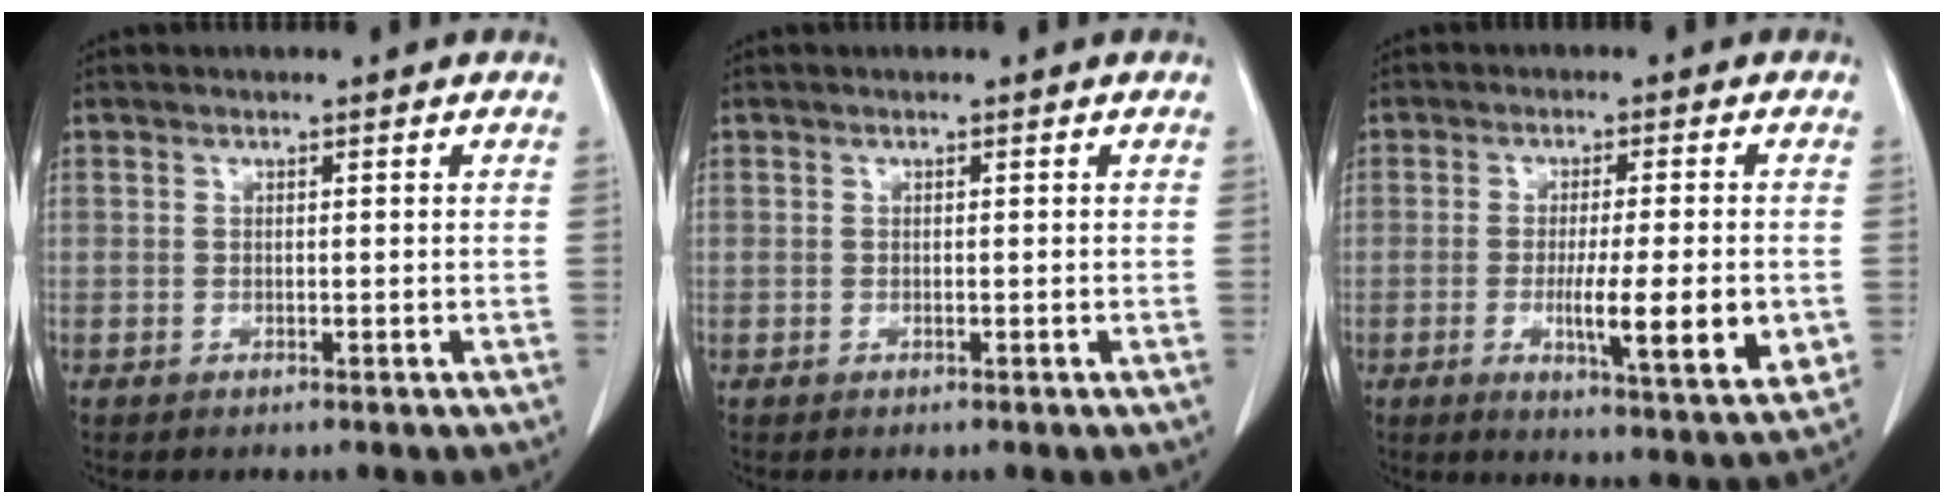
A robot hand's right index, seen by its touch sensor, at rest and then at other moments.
{"total": 0.0}
{"total": 11.1, "force": [-2.0, 1.0, 10.8], "torque": [-0.156, -0.023, -0.030]}